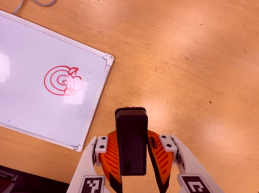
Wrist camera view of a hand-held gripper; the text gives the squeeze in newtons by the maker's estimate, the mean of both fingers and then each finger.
{"total": 7.4, "left": 5.7, "right": 9.0}